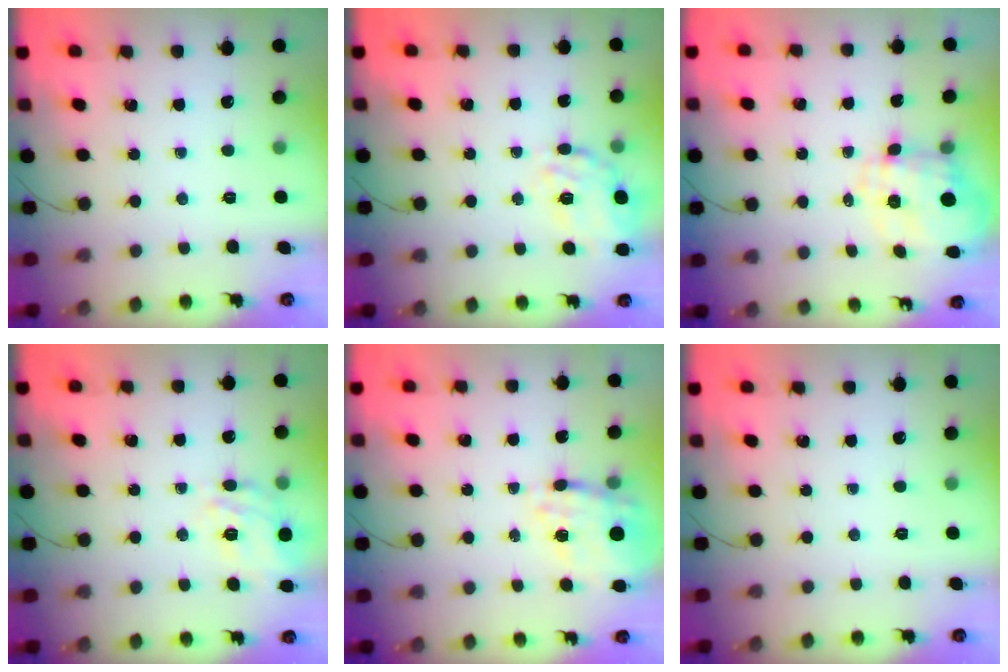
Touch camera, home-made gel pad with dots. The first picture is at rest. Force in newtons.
{"total": 19.0, "press": 18.9, "slide": 1.8}
{"total": 4.2, "press": 3.8, "slide": 1.8}
{"total": 8.8, "press": 8.4, "slide": 2.6}
{"total": 15.8, "press": 15.5, "slide": 3.2}
{"total": 0.0}